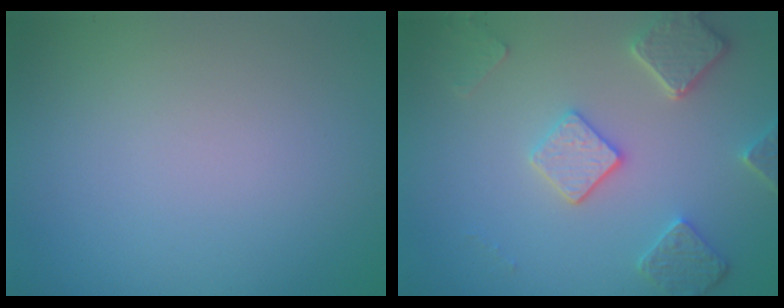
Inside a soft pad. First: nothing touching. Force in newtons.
{"total": 4.5, "press": 3.7, "slide": 2.6}